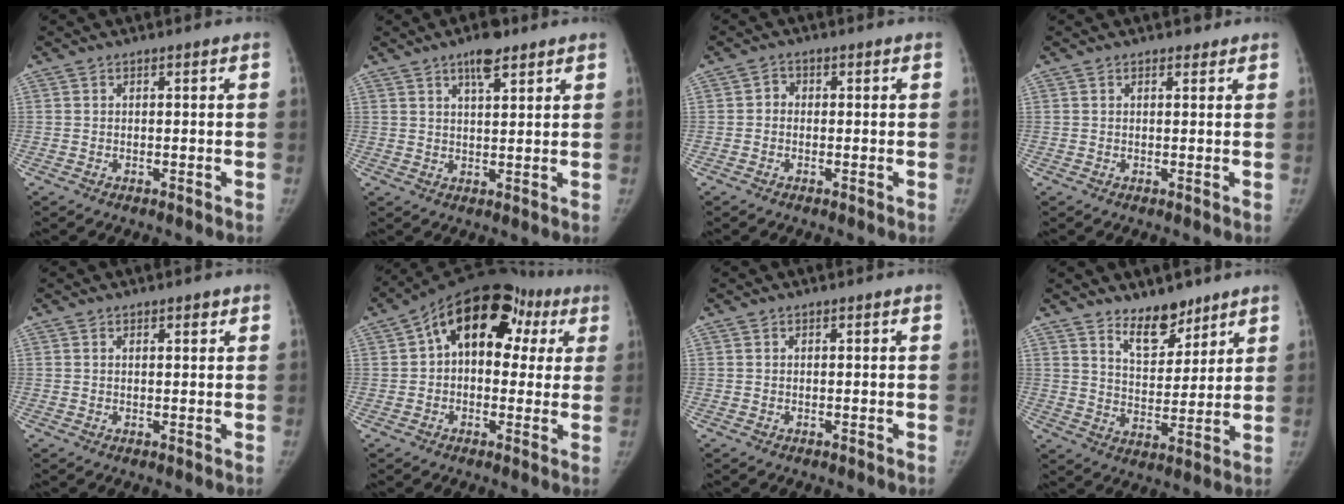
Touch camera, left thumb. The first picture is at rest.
{"total": 6.2, "force": [4.0, 2.2, 4.2], "torque": [-0.052, -0.018, 0.062]}
{"total": 1.6, "force": [-0.4, 1.4, 0.7], "torque": [-0.001, 0.006, -0.015]}
{"total": 1.3, "force": [1.1, 0.7, 0.1], "torque": [0.010, -0.007, 0.011]}
{"total": 1.3, "force": [0.9, 0.6, 0.8], "torque": [-0.003, -0.004, 0.011]}
{"total": 17.9, "force": [5.5, 11.6, 12.5], "torque": [-0.132, 0.044, 0.071]}
{"total": 0.0}
{"total": 8.6, "force": [6.6, 4.1, 3.7], "torque": [-0.028, -0.053, 0.115]}